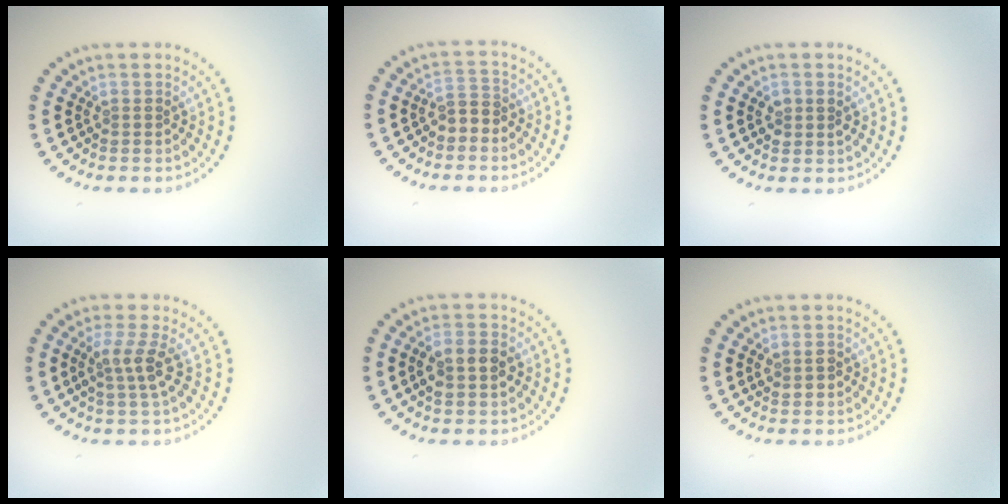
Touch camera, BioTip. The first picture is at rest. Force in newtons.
{"total": 2.0, "press": 1.8, "slide": 0.8}
{"total": 1.4, "press": 1.3, "slide": 0.2}
{"total": 2.6, "press": 1.9, "slide": 1.7}
{"total": 2.8, "press": 2.8, "slide": 0.4}
{"total": 1.5, "press": 1.4, "slide": 0.4}